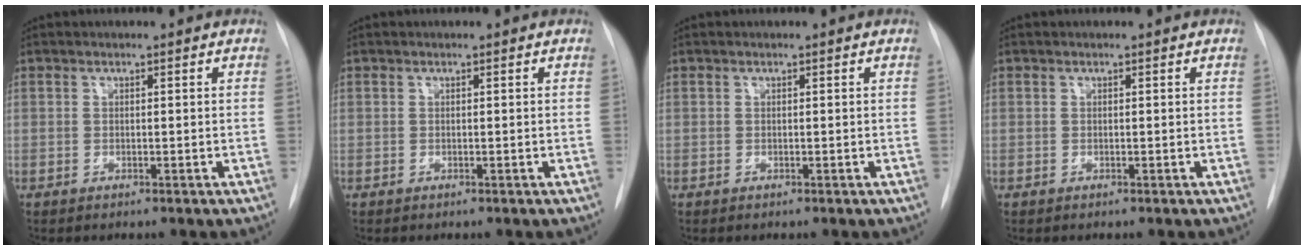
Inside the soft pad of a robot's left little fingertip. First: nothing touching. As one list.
[{"total": 0.0}, {"total": 0.0}, {"total": 0.0}]